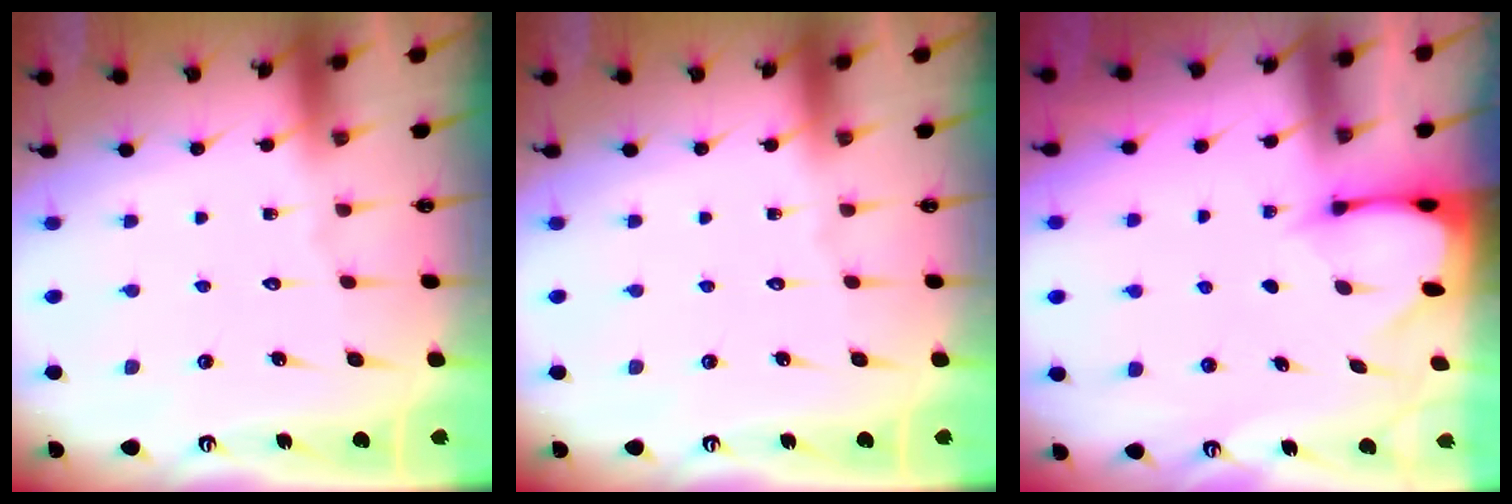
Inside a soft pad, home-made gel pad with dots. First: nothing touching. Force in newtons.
{"total": 0.0}
{"total": 2.5, "press": 2.5, "slide": 0.3}